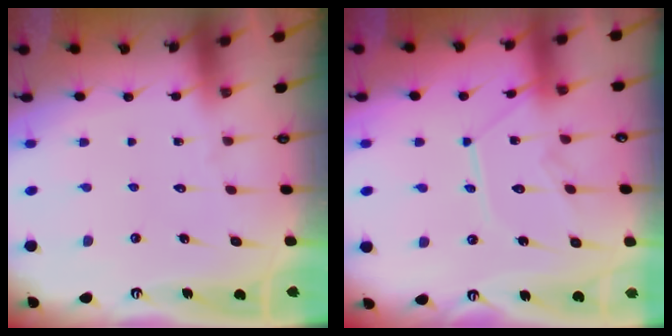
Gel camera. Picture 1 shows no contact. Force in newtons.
{"total": 10.2, "press": 10.2, "slide": 0.4}